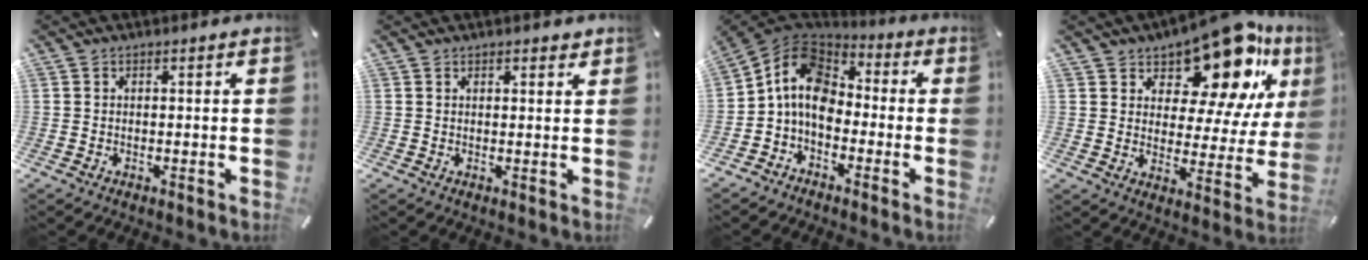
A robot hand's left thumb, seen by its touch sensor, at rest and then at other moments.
{"total": 1.2, "force": [0.9, 0.6, 0.5], "torque": [-0.002, -0.003, 0.015]}
{"total": 11.1, "force": [-2.5, 8.5, 6.6], "torque": [-0.142, 0.027, -0.048]}
{"total": 17.3, "force": [12.9, 7.6, 8.6], "torque": [-0.131, -0.108, 0.219]}